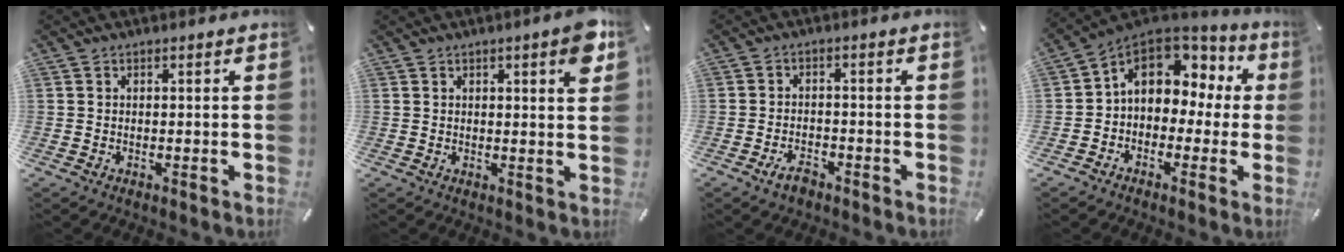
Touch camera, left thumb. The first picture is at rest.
{"total": 5.1, "force": [2.2, 1.1, 4.5], "torque": [-0.065, -0.008, 0.032]}
{"total": 4.1, "force": [-2.8, 2.0, 2.1], "torque": [-0.046, 0.012, -0.054]}
{"total": 10.8, "force": [3.6, 8.1, 6.1], "torque": [-0.112, -0.009, 0.069]}